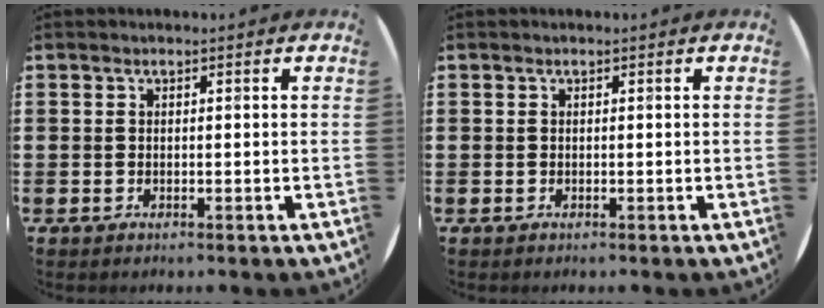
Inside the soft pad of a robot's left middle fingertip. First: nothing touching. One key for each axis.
{"total": 0.0}